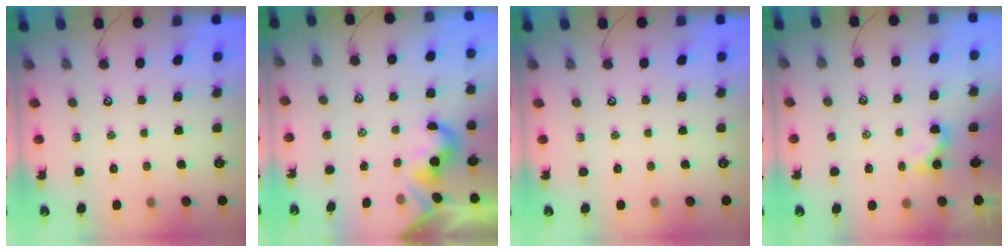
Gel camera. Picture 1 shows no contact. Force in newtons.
{"total": 2.2, "press": 2.2, "slide": 0.4}
{"total": 0.0}
{"total": 1.2, "press": 1.2, "slide": 0.2}